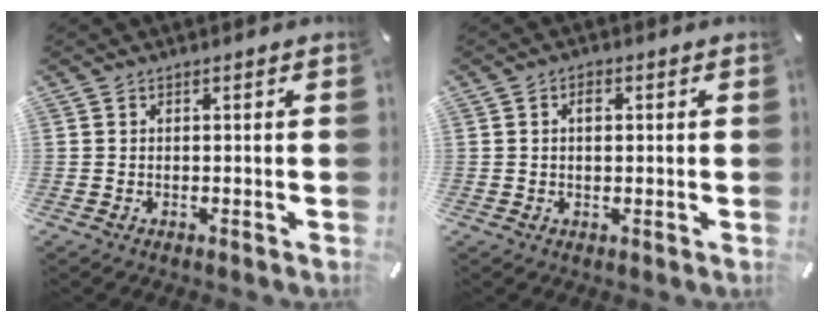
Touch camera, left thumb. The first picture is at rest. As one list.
[{"total": 2.1, "force": [0.5, 1.3, 1.6], "torque": [-0.027, 0.003, 0.005]}]